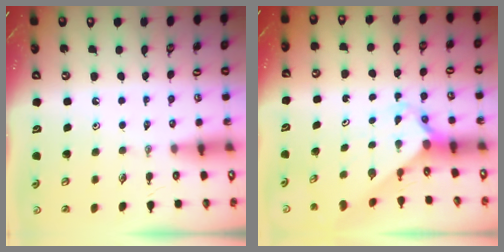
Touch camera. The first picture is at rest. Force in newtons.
{"total": 2.1, "press": 2.1, "slide": 0.1}